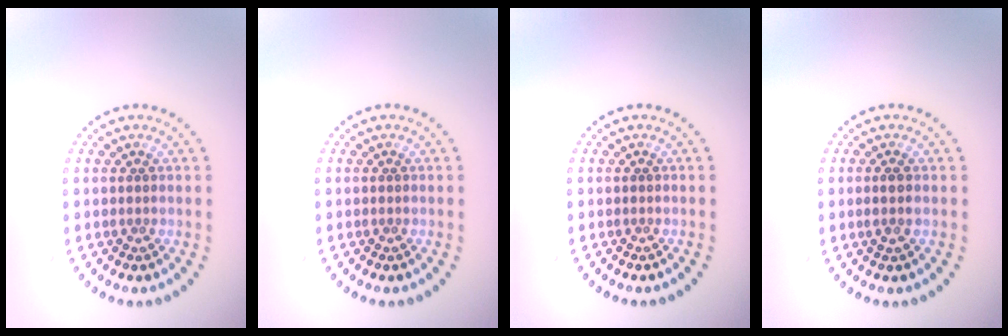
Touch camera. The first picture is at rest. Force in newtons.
{"total": 0.0}
{"total": 0.0}
{"total": 1.2, "press": 1.1, "slide": 0.5}